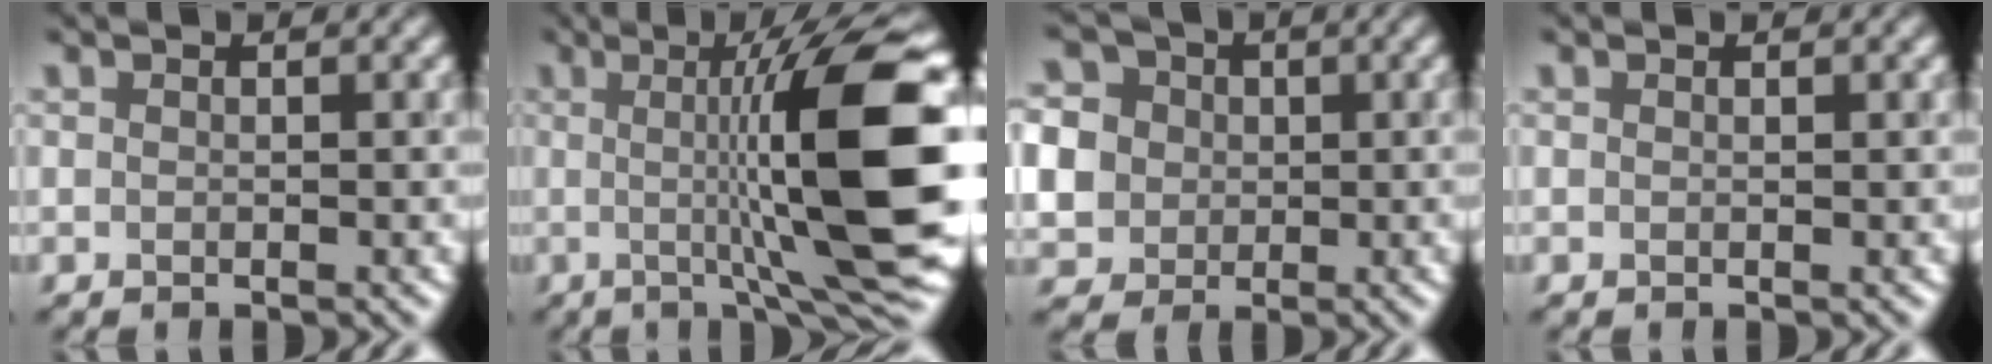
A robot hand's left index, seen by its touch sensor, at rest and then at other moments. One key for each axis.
{"total": 13.5, "fx": 0.5, "fy": 2.4, "fz": 13.3, "tx": -0.173, "ty": 0.004, "tz": 0.007}
{"total": 8.9, "fx": 1.2, "fy": 8.0, "fz": 3.6, "tx": -0.093, "ty": 0.019, "tz": 0.010}
{"total": 0.0}